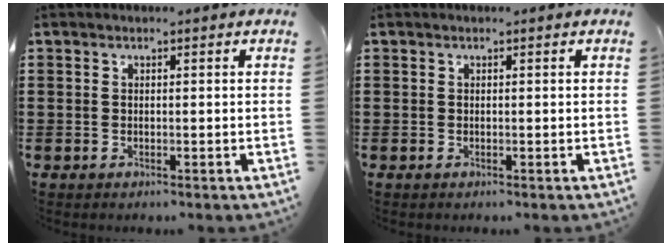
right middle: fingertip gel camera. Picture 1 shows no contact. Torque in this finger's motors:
{"motor_torque": [-1.82, 0.31, 0.03, -0.01]}